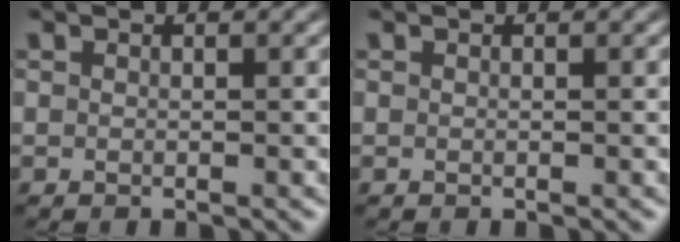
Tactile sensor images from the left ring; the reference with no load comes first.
{"total": 0.0}